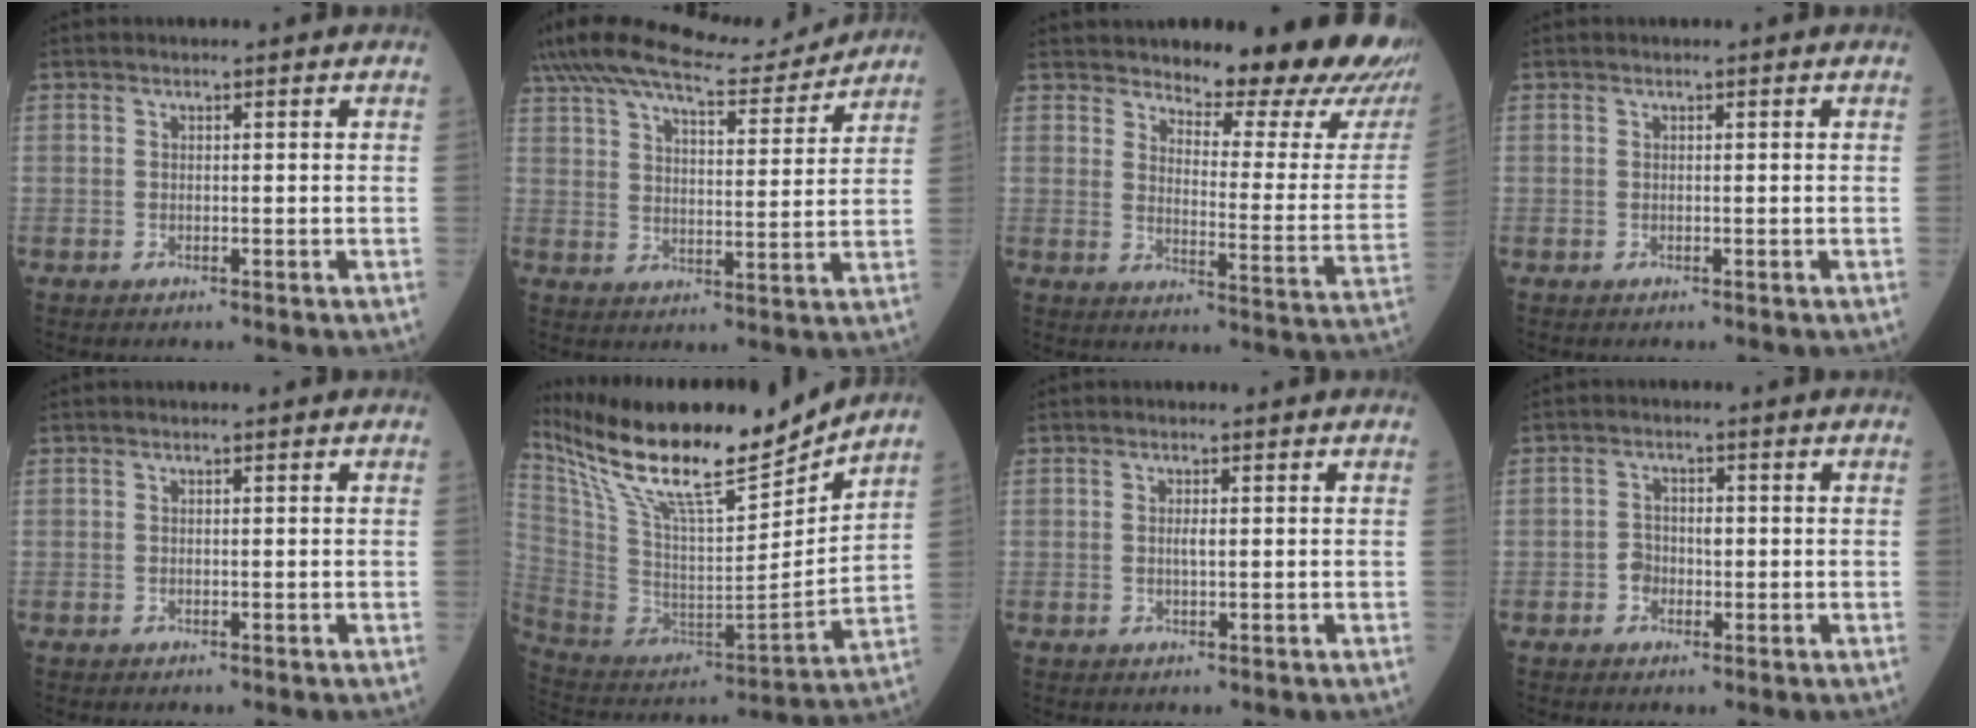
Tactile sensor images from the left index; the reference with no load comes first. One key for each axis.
{"total": 14.9, "fx": 13.8, "fy": 2.0, "fz": 5.3, "tx": -0.100, "ty": 0.017, "tz": 0.212}
{"total": 20.1, "fx": 17.6, "fy": 2.1, "fz": 9.4, "tx": -0.123, "ty": -0.088, "tz": 0.210}
{"total": 0.0}
{"total": 0.0}
{"total": 23.0, "fx": 19.2, "fy": 2.6, "fz": 12.5, "tx": -0.240, "ty": -0.012, "tz": 0.337}
{"total": 1.1, "fx": 0.1, "fy": 0.2, "fz": 1.1, "tx": -0.024, "ty": -0.001, "tz": 0.002}
{"total": 2.5, "fx": -0.7, "fy": 2.0, "fz": 1.3, "tx": -0.021, "ty": 0.007, "tz": -0.013}